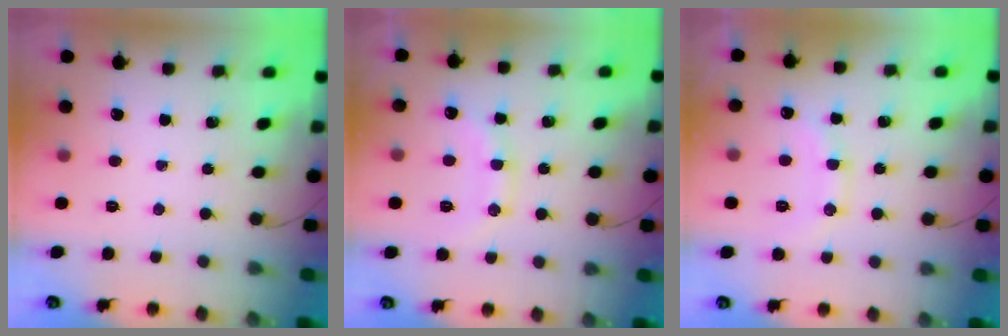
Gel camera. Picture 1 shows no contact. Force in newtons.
{"total": 12.6, "press": 12.6, "slide": 0.8}
{"total": 11.5, "press": 11.5, "slide": 1.1}